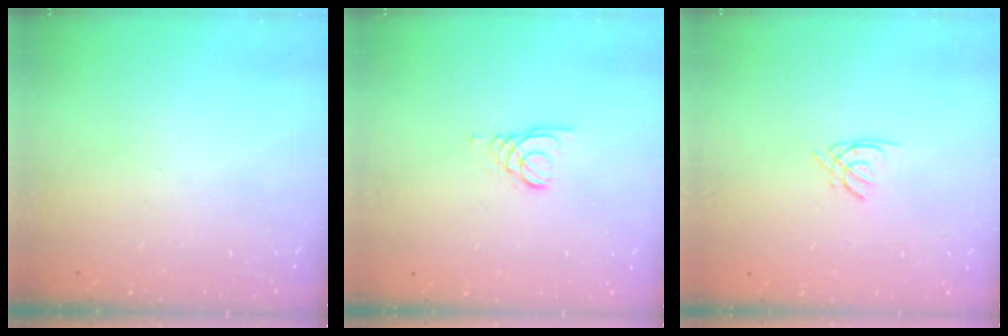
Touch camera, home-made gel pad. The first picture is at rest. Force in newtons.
{"total": 1.5, "press": 1.5, "slide": 0.1}
{"total": 1.4, "press": 1.3, "slide": 0.3}